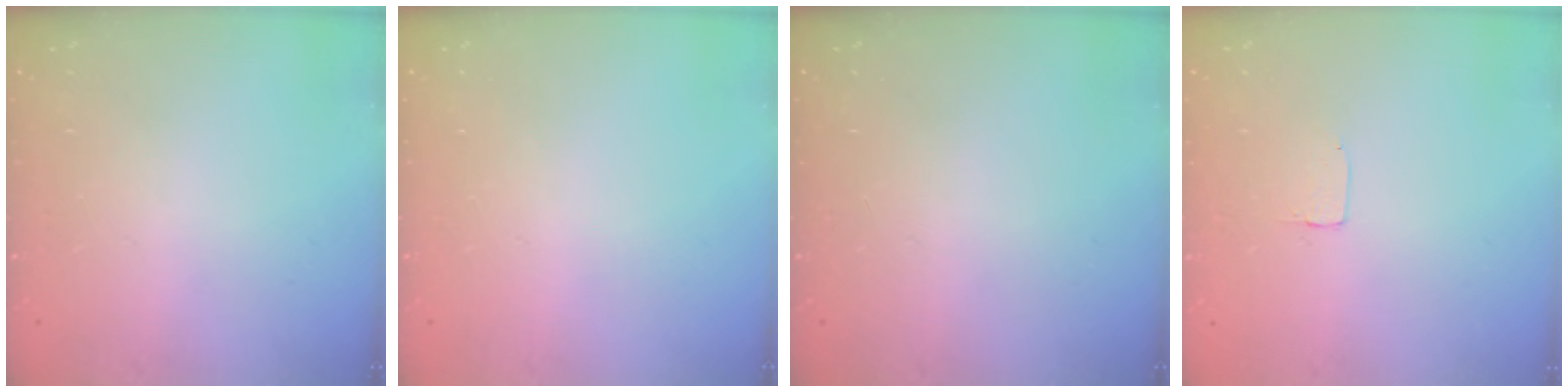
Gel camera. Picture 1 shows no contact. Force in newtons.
{"total": 0.0}
{"total": 0.0}
{"total": 2.0, "press": 2.0, "slide": 0.0}